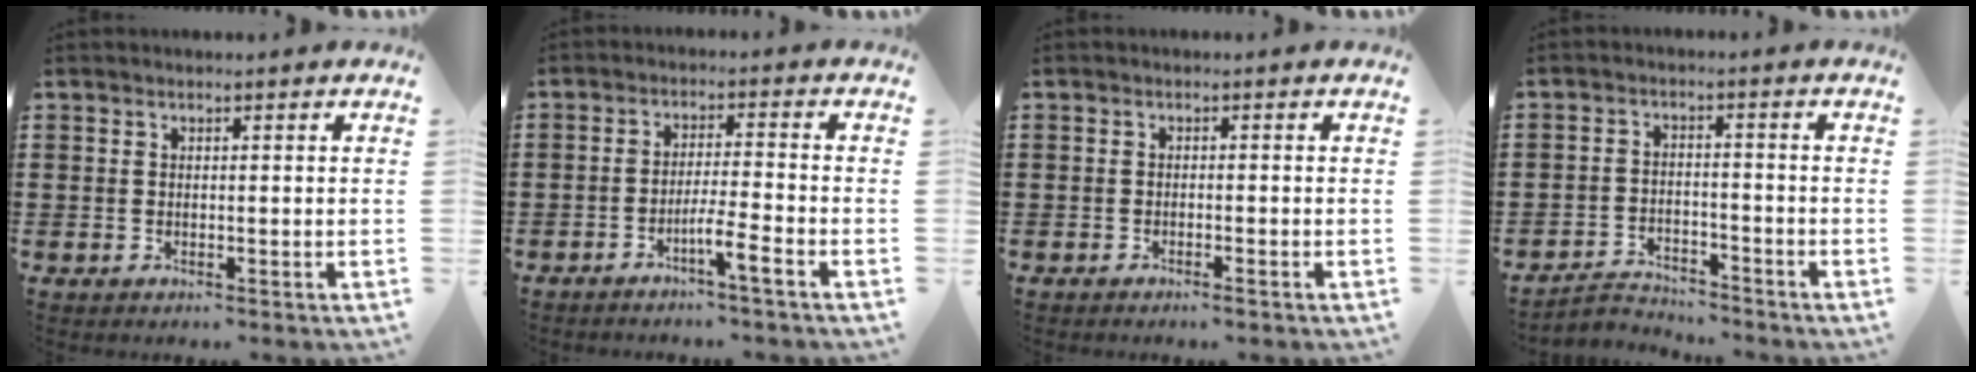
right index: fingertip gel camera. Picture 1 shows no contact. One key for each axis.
{"total": 4.3, "fx": -2.9, "fy": -0.2, "fz": 3.1, "tx": -0.062, "ty": -0.006, "tz": -0.057}
{"total": 0.9, "fx": -0.8, "fy": 0.0, "fz": 0.5, "tx": -0.010, "ty": -0.001, "tz": -0.015}
{"total": 3.1, "fx": -3.0, "fy": 0.8, "fz": 0.3, "tx": -0.020, "ty": 0.003, "tz": -0.066}